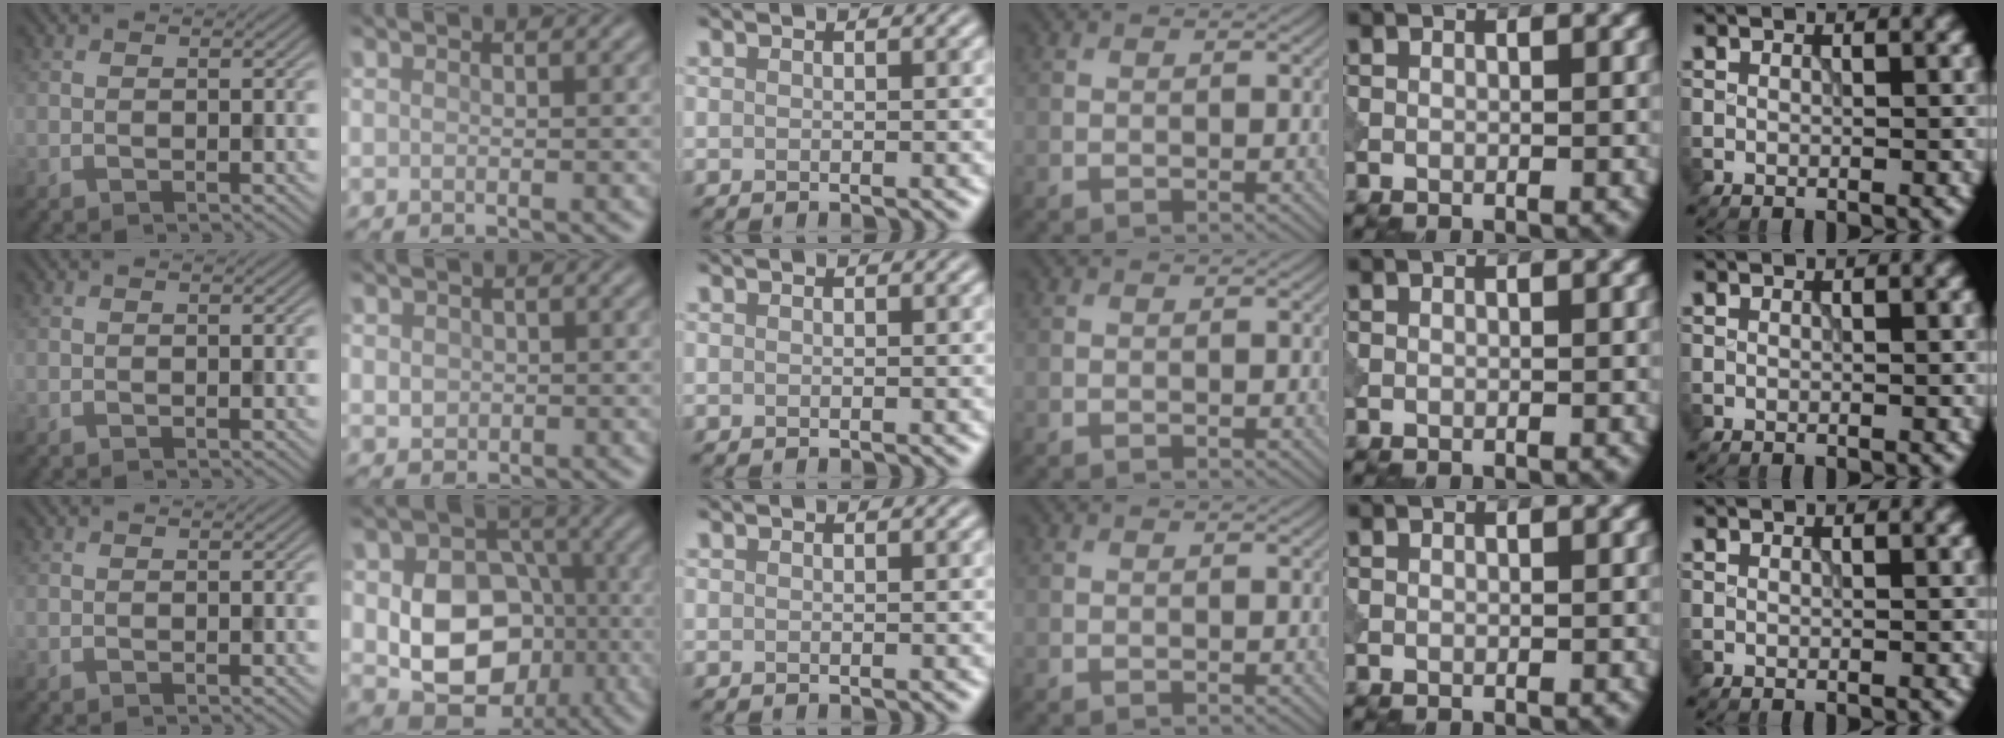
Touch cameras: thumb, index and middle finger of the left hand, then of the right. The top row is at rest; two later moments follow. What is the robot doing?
{"motion": "press", "object": "tv remote"}